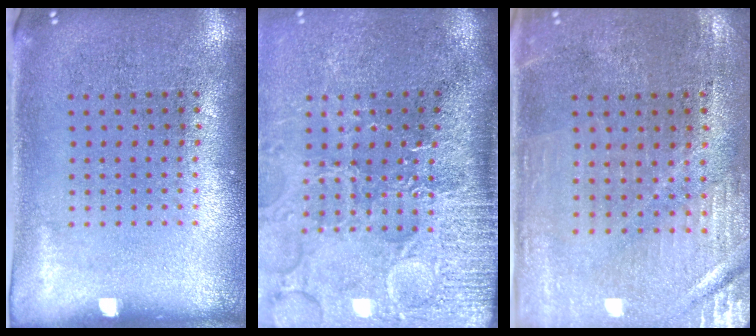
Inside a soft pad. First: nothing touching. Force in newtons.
{"total": 4.5, "press": 3.8, "slide": 2.6}
{"total": 0.7, "press": 0.6, "slide": 0.2}